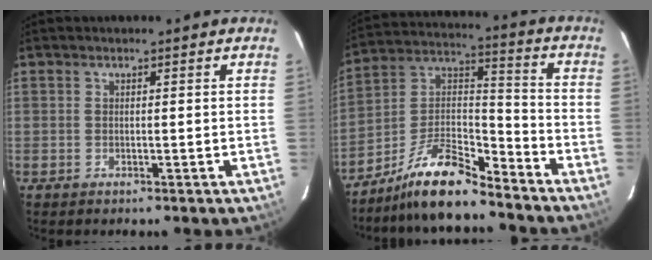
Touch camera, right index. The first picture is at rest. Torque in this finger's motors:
{"motor_torque": [0.92, -0.83, 0.12, 0.06]}